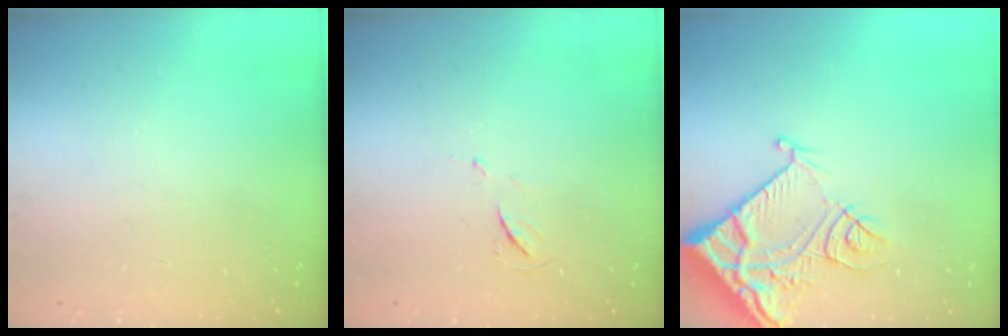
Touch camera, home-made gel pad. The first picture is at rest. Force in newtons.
{"total": 4.9, "press": 4.9, "slide": 0.7}
{"total": 13.6, "press": 13.5, "slide": 1.7}